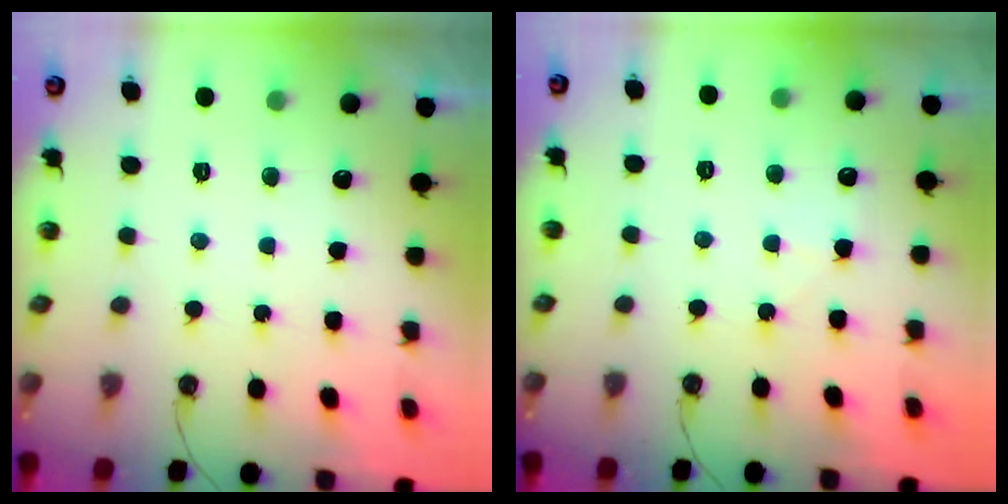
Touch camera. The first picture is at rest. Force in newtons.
{"total": 5.2, "press": 5.1, "slide": 0.8}